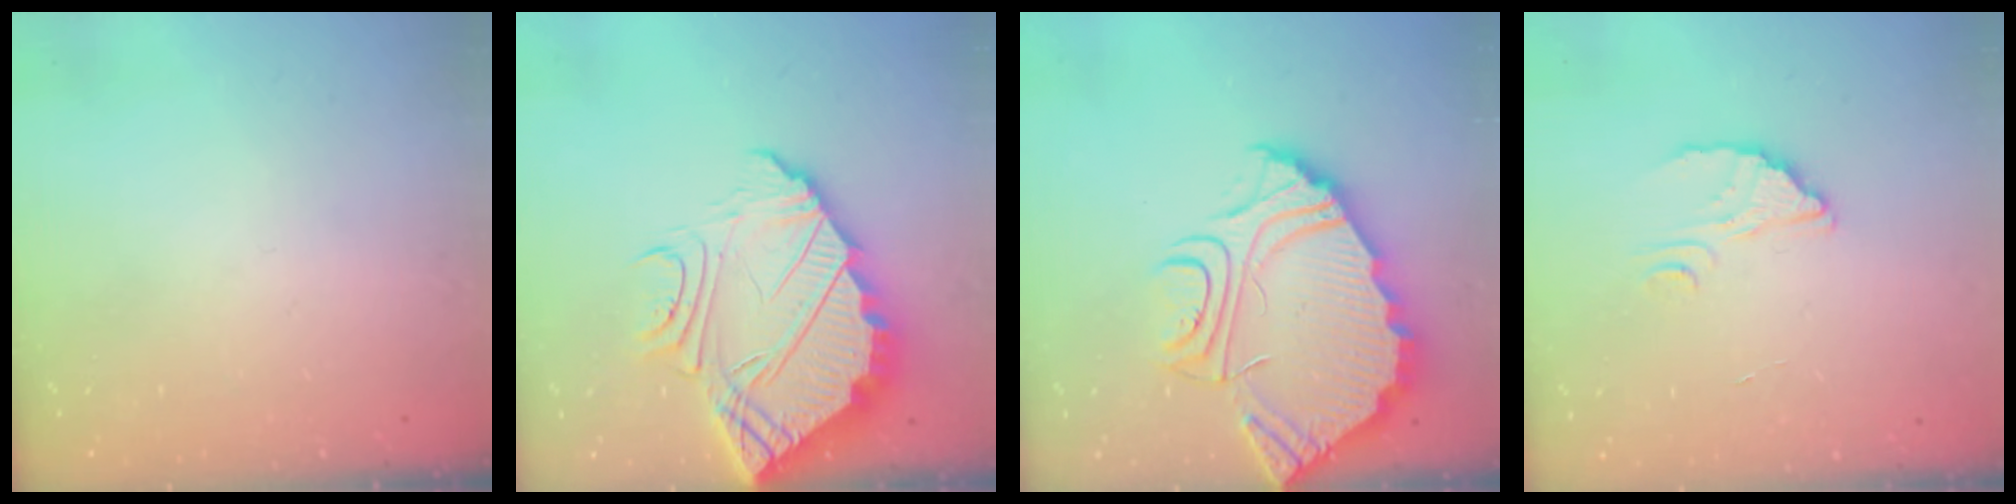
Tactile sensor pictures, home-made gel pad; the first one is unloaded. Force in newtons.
{"total": 8.6, "press": 8.5, "slide": 0.6}
{"total": 18.6, "press": 18.5, "slide": 1.8}
{"total": 2.3, "press": 2.3, "slide": 0.0}